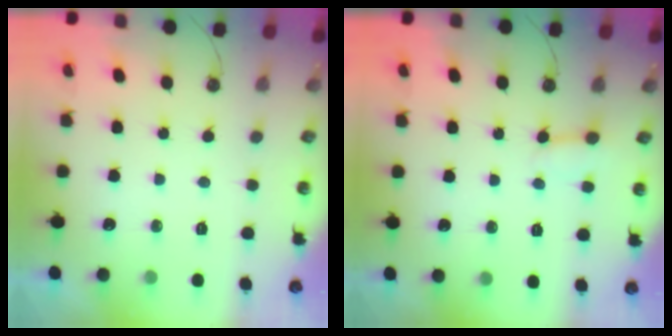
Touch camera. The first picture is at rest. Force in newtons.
{"total": 2.7, "press": 2.7, "slide": 0.3}